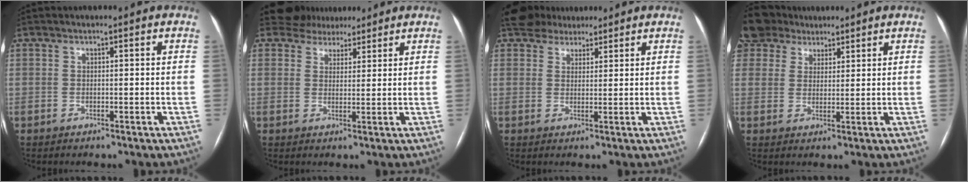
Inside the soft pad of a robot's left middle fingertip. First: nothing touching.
{"total": 6.1, "force": [5.4, 2.9, 0.1], "torque": [0.005, 0.013, 0.078]}
{"total": 5.9, "force": [5.0, 2.8, 1.3], "torque": [-0.019, 0.025, 0.083]}
{"total": 8.0, "force": [6.2, 5.0, 0.7], "torque": [-0.017, 0.027, 0.118]}